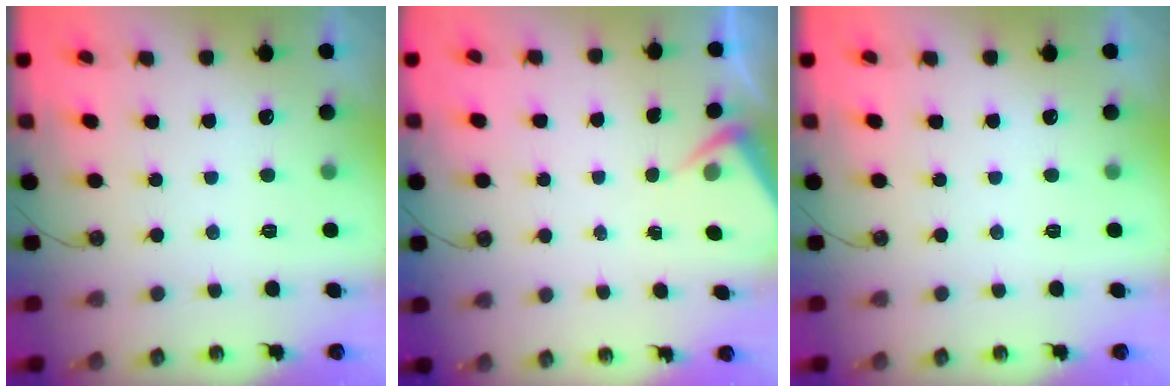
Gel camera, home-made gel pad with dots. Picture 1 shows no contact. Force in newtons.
{"total": 3.2, "press": 3.2, "slide": 0.5}
{"total": 0.0}